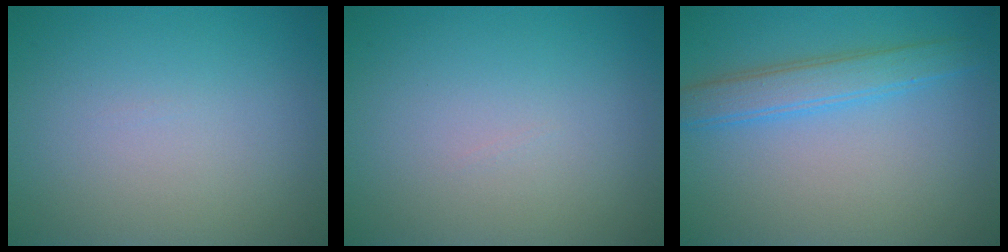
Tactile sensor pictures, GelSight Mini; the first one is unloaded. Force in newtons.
{"total": 0.0}
{"total": 2.4, "press": 2.4, "slide": 0.2}